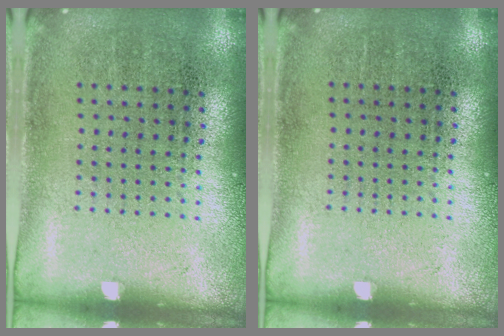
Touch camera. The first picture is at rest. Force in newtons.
{"total": 0.0}